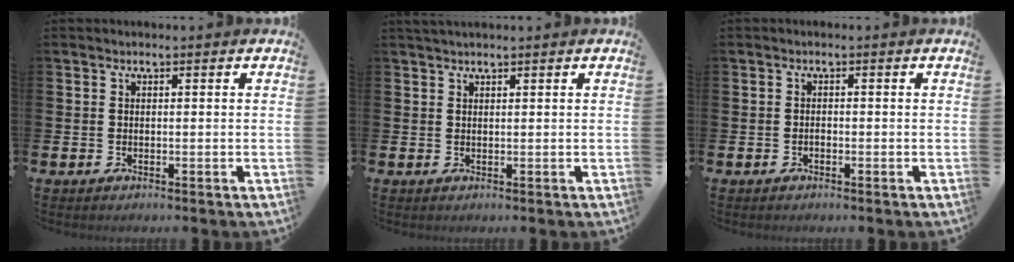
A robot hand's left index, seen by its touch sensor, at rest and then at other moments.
{"total": 1.1, "force": [1.0, 0.0, 0.3], "torque": [-0.003, 0.000, 0.018]}
{"total": 0.6, "force": [-0.4, 0.3, 0.3], "torque": [-0.010, -0.001, -0.008]}